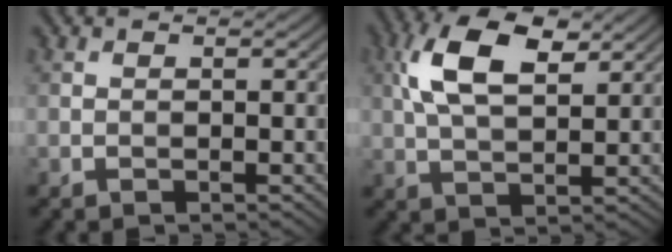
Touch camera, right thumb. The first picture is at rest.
{"total": 9.7, "force": [3.8, 4.5, 7.8], "torque": [-0.168, 0.015, 0.069]}